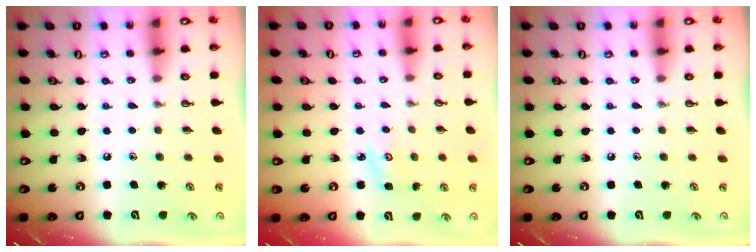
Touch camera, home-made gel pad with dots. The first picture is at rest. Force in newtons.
{"total": 3.0, "press": 3.0, "slide": 0.4}
{"total": 0.0}